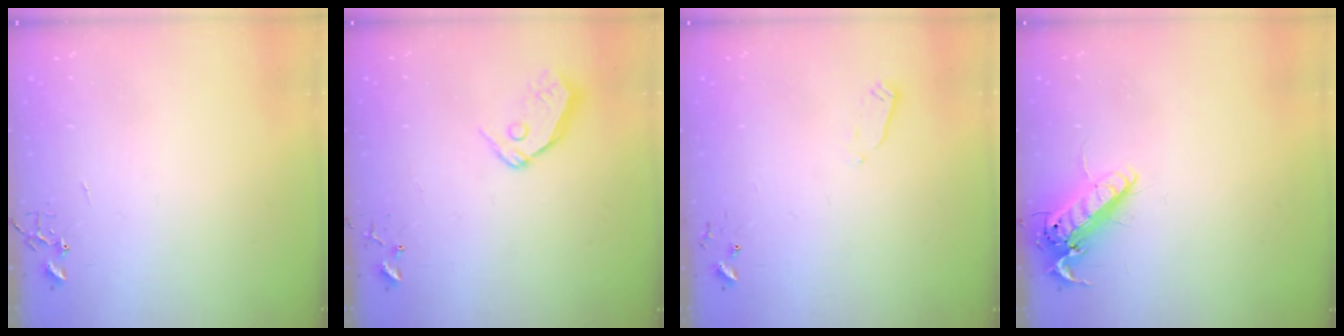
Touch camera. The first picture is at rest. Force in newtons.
{"total": 8.3, "press": 8.2, "slide": 0.7}
{"total": 2.4, "press": 2.3, "slide": 0.4}
{"total": 13.8, "press": 13.6, "slide": 2.3}